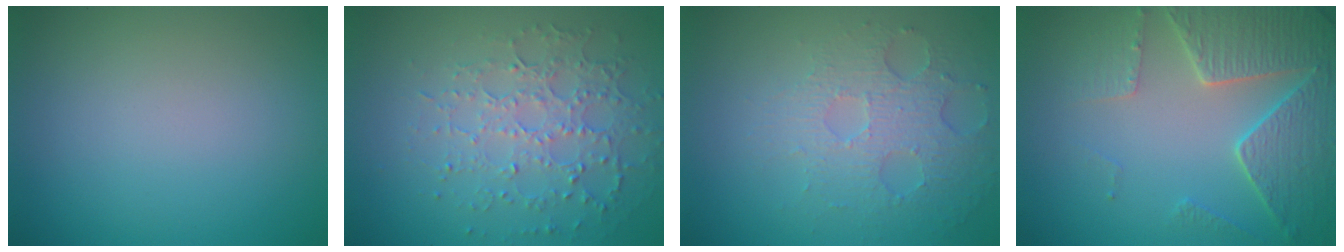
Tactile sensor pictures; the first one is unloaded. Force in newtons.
{"total": 4.5, "press": 3.5, "slide": 2.9}
{"total": 4.0, "press": 3.2, "slide": 2.5}
{"total": 5.7, "press": 4.9, "slide": 3.0}